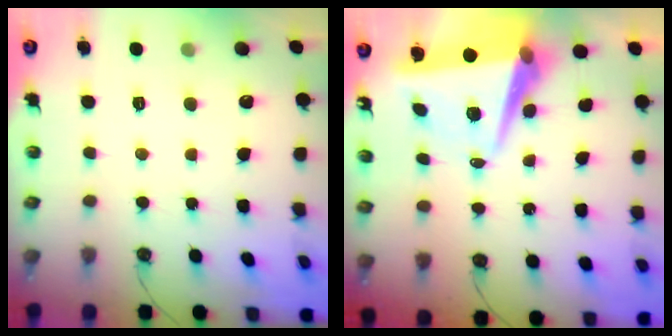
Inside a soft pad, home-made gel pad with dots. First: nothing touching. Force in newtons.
{"total": 9.3, "press": 8.4, "slide": 4.0}